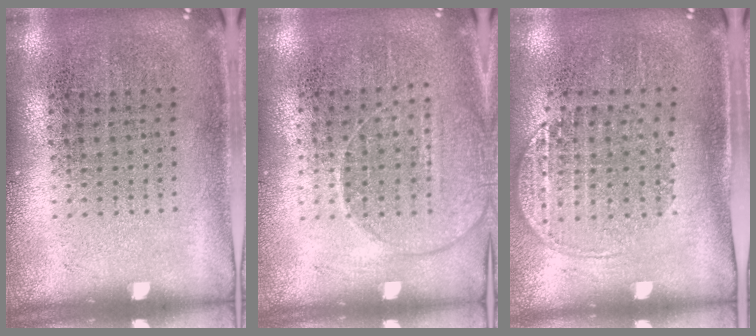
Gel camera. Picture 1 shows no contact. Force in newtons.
{"total": 1.4, "press": 1.3, "slide": 0.6}
{"total": 1.5, "press": 1.3, "slide": 0.8}